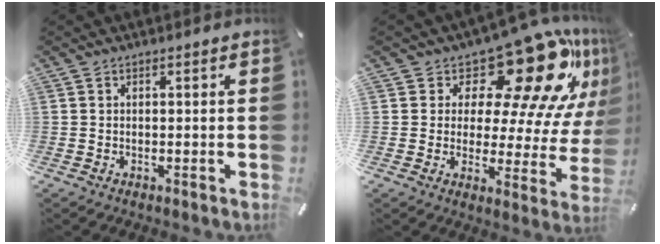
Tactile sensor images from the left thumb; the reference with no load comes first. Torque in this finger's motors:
{"motor_torque": [2.39, 1.98, 0.65, 0.24, -0.02]}